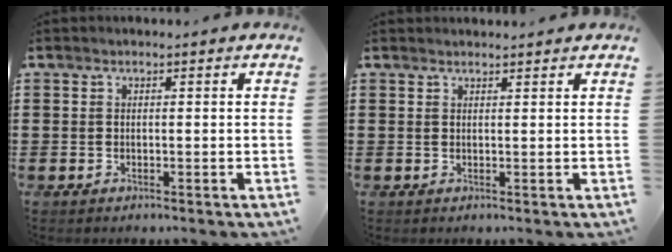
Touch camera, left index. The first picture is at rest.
{"total": 1.0, "force": [1.0, 0.0, 0.2], "torque": [-0.006, -0.002, 0.019]}